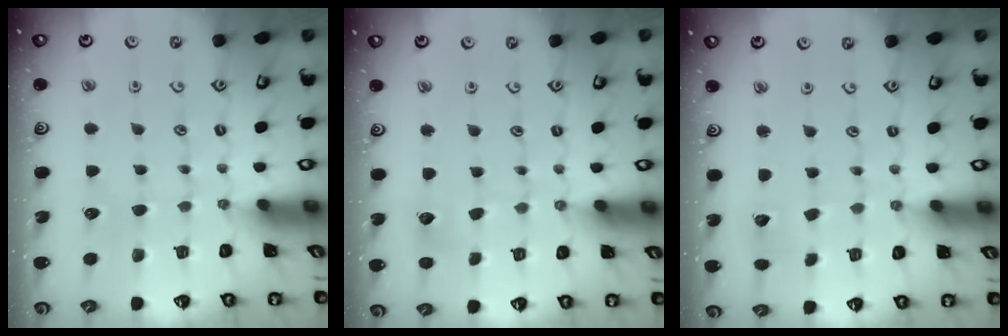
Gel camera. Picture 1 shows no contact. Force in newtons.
{"total": 3.5, "press": 3.4, "slide": 0.5}
{"total": 3.9, "press": 3.9, "slide": 0.1}